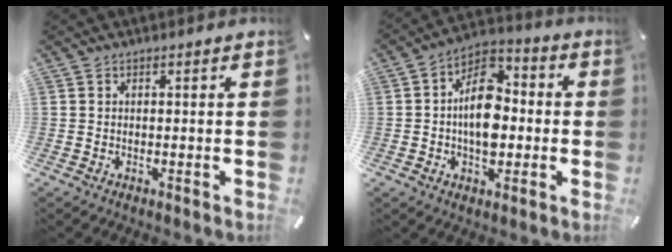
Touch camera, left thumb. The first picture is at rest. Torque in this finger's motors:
{"motor_torque": [1.76, 1.75, 1.25, -0.17, 0.36]}